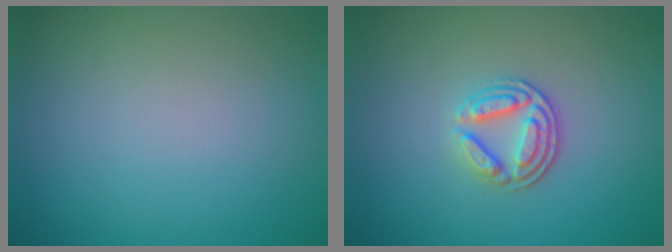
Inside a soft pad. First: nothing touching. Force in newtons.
{"total": 3.4, "press": 2.8, "slide": 1.9}